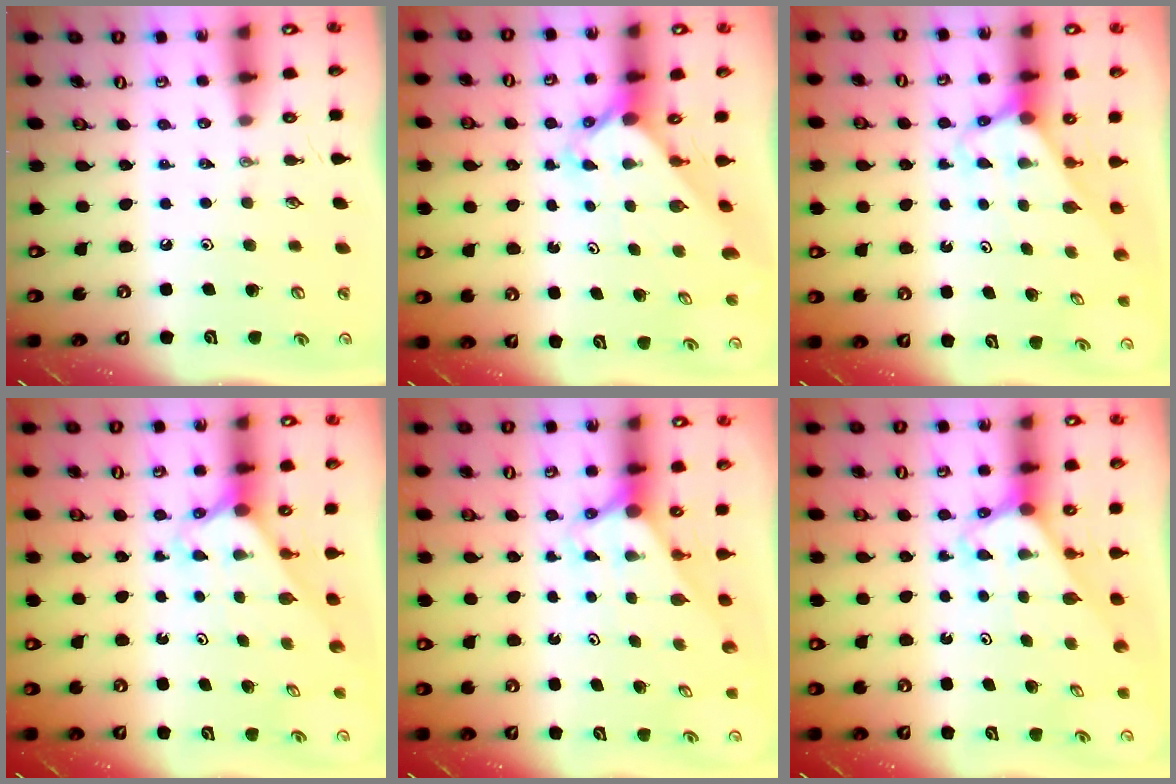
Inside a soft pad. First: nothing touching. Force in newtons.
{"total": 2.6, "press": 2.6, "slide": 0.3}
{"total": 2.8, "press": 2.8, "slide": 0.1}
{"total": 2.4, "press": 2.4, "slide": 0.2}
{"total": 2.8, "press": 2.8, "slide": 0.0}
{"total": 2.7, "press": 2.7, "slide": 0.2}